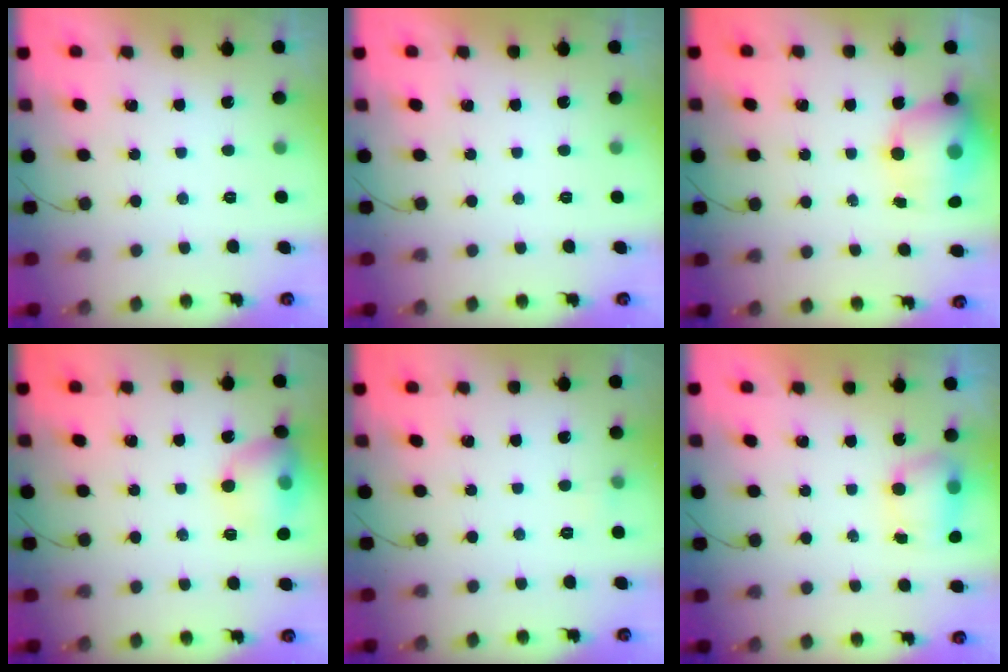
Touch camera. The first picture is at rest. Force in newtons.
{"total": 0.0}
{"total": 10.6, "press": 10.2, "slide": 2.7}
{"total": 12.8, "press": 12.6, "slide": 1.9}
{"total": 2.5, "press": 2.3, "slide": 1.1}
{"total": 6.6, "press": 6.6, "slide": 0.6}